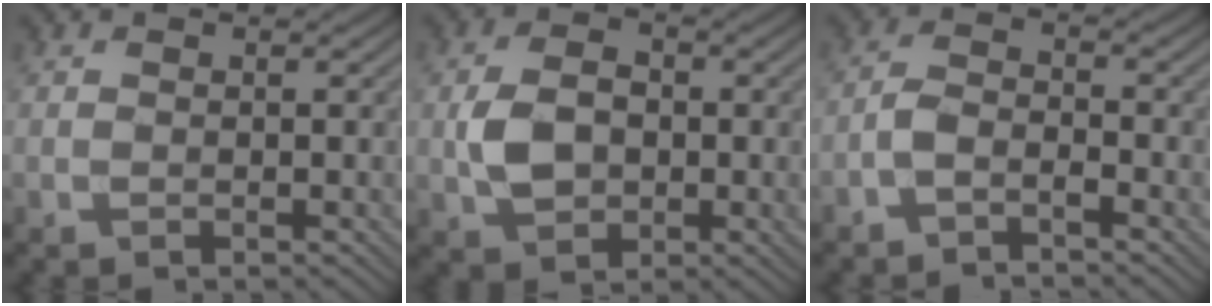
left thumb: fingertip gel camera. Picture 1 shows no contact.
{"total": 5.6, "force": [-0.6, 4.0, 3.9], "torque": [-0.079, -0.005, -0.011]}
{"total": 2.8, "force": [-2.0, 1.0, 1.7], "torque": [-0.036, 0.007, -0.048]}